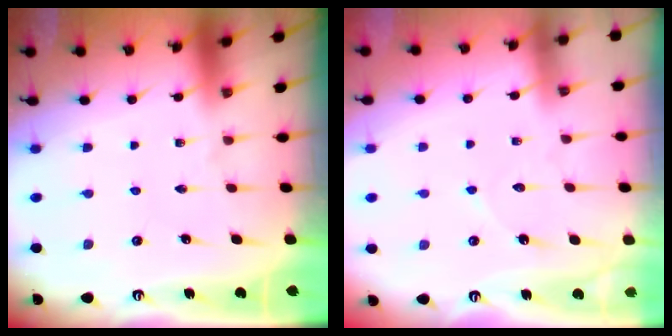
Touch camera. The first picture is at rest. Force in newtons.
{"total": 3.6, "press": 3.6, "slide": 0.0}